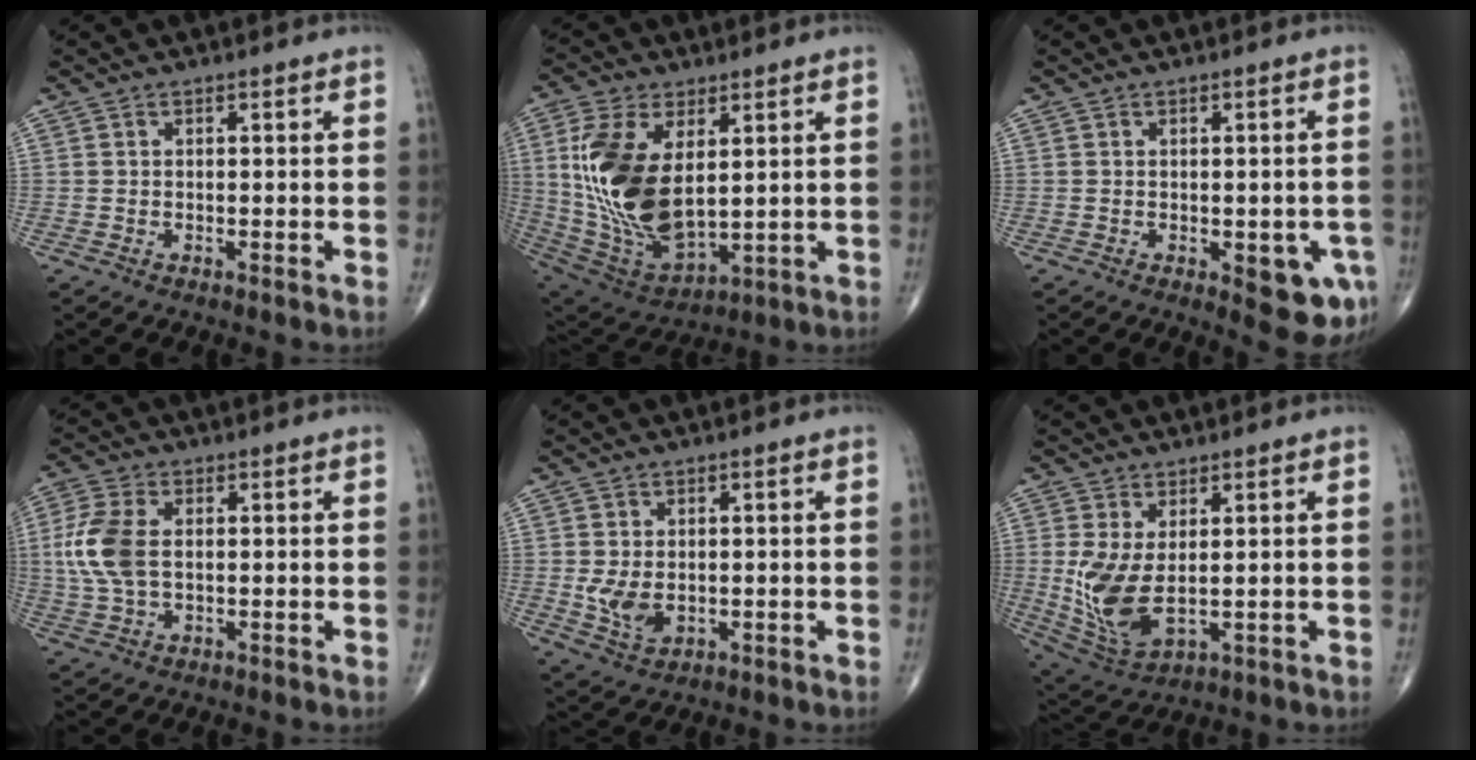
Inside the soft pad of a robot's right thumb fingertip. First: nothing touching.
{"total": 19.7, "force": [3.5, 10.5, 16.3], "torque": [-0.324, -0.023, 0.083]}
{"total": 8.1, "force": [-2.6, 3.4, 6.8], "torque": [-0.058, -0.002, -0.024]}
{"total": 9.3, "force": [0.7, 5.4, 7.5], "torque": [-0.183, 0.006, 0.014]}
{"total": 5.4, "force": [-0.3, 3.6, 3.9], "torque": [-0.066, -0.012, 0.005]}
{"total": 10.3, "force": [0.4, 5.2, 8.9], "torque": [-0.188, -0.016, 0.029]}